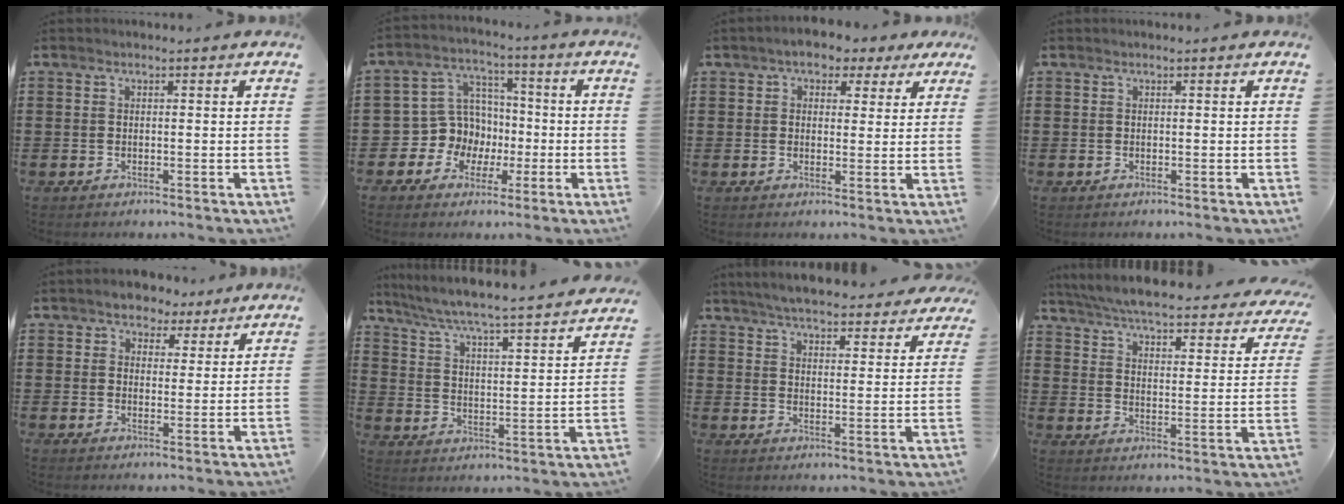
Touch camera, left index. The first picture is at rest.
{"total": 8.8, "force": [-1.2, 8.6, 1.7], "torque": [-0.084, 0.002, -0.017]}
{"total": 3.8, "force": [2.6, 2.3, 1.6], "torque": [-0.038, 0.004, 0.043]}
{"total": 0.0}
{"total": 3.7, "force": [2.9, 2.3, 0.3], "torque": [-0.017, 0.003, 0.051]}
{"total": 4.7, "force": [4.3, -0.7, 1.9], "torque": [-0.060, -0.047, 0.061]}
{"total": 5.6, "force": [5.4, 0.1, 1.2], "torque": [-0.047, -0.027, 0.095]}
{"total": 5.4, "force": [5.1, -0.4, 1.9], "torque": [-0.063, -0.042, 0.082]}